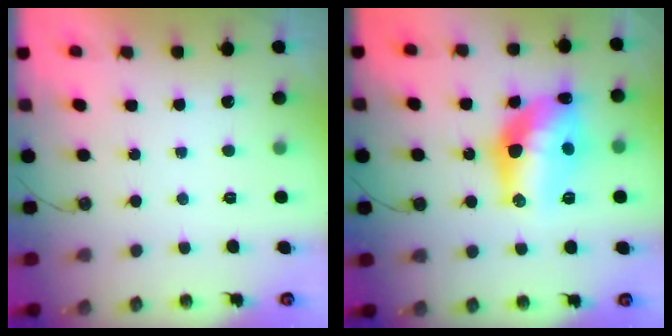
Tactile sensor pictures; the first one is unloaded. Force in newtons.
{"total": 16.9, "press": 16.4, "slide": 4.2}